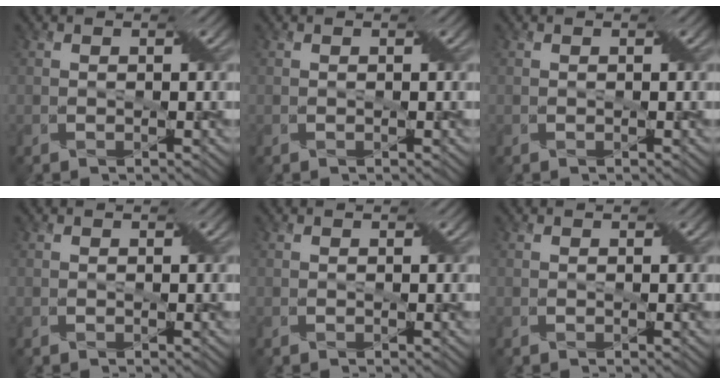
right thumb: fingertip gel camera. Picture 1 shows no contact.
{"total": 0.0}
{"total": 0.0}
{"total": 0.0}
{"total": 0.0}
{"total": 0.0}